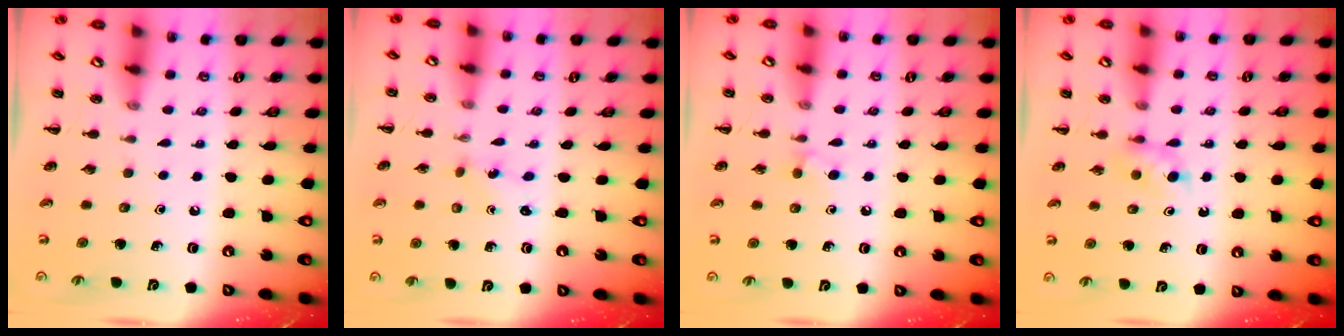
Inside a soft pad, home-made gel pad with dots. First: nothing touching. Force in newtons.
{"total": 1.0, "press": 0.9, "slide": 0.4}
{"total": 4.2, "press": 4.0, "slide": 1.5}
{"total": 3.9, "press": 3.6, "slide": 1.3}